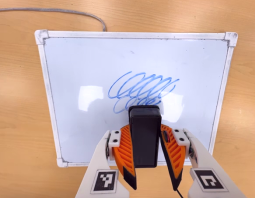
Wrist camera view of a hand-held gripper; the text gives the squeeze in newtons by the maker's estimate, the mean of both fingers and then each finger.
{"total": 8.5, "left": 6.8, "right": 10.3}